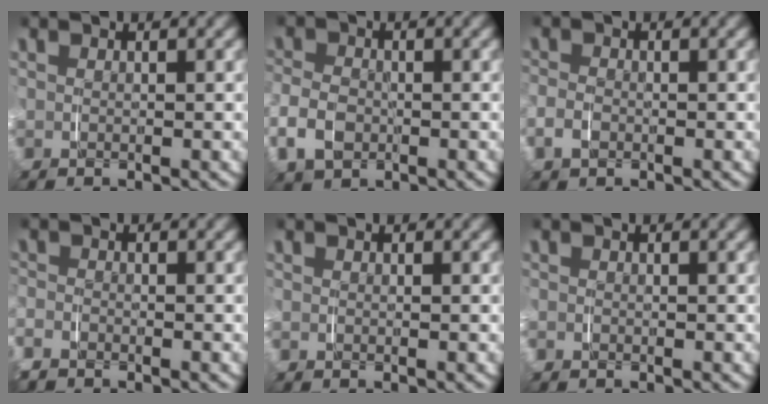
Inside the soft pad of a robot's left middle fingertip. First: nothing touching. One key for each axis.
{"total": 0.8, "fx": -0.4, "fy": -0.2, "fz": -0.6, "tx": 0.036, "ty": 0.011, "tz": -0.012}
{"total": 1.3, "fx": -0.3, "fy": -1.0, "fz": -0.8, "tx": 0.033, "ty": 0.008, "tz": -0.009}
{"total": 1.8, "fx": -1.0, "fy": -1.1, "fz": -1.0, "tx": 0.037, "ty": 0.005, "tz": -0.024}
{"total": 0.6, "fx": -0.3, "fy": 0.5, "fz": 0.2, "tx": -0.009, "ty": -0.003, "tz": -0.005}
{"total": 1.4, "fx": -0.6, "fy": 1.2, "fz": 0.3, "tx": -0.020, "ty": -0.008, "tz": -0.011}